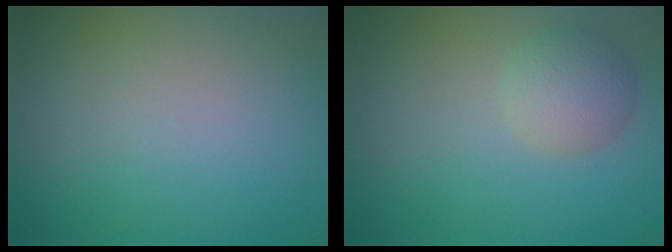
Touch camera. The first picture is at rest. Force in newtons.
{"total": 2.7, "press": 2.7, "slide": 0.2}